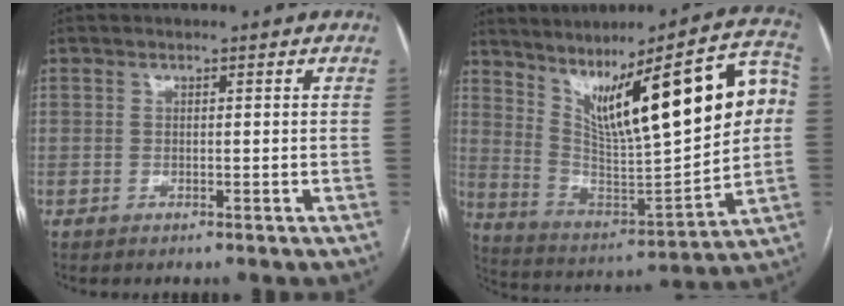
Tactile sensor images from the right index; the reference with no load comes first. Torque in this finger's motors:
{"motor_torque": [1.26, 0.88, 1.05, 0.21]}